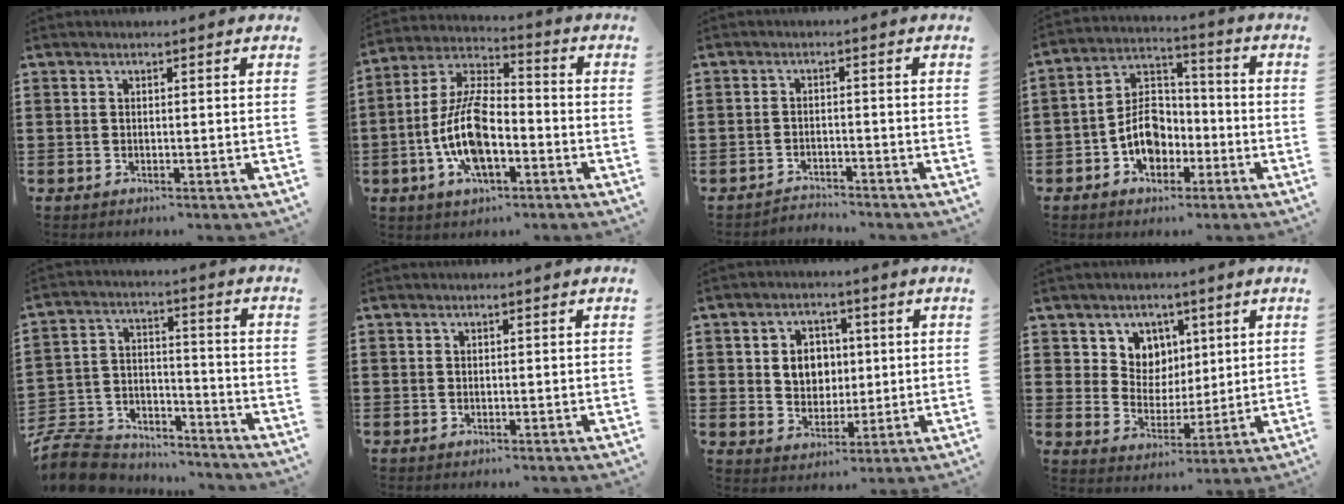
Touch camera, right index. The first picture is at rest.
{"total": 12.0, "force": [-3.6, 5.2, 10.2], "torque": [-0.239, -0.005, -0.072]}
{"total": 2.4, "force": [-2.4, 0.1, -0.2], "torque": [-0.005, -0.001, -0.053]}
{"total": 7.9, "force": [-2.9, 5.6, 4.9], "torque": [-0.100, 0.010, -0.057]}
{"total": 9.9, "force": [-9.2, 2.9, 2.0], "torque": [-0.055, 0.022, -0.183]}
{"total": 0.0}
{"total": 5.7, "force": [0.9, 4.9, 2.6], "torque": [-0.055, 0.010, 0.011]}
{"total": 6.3, "force": [3.3, 5.4, 0.2], "torque": [-0.035, -0.008, 0.060]}